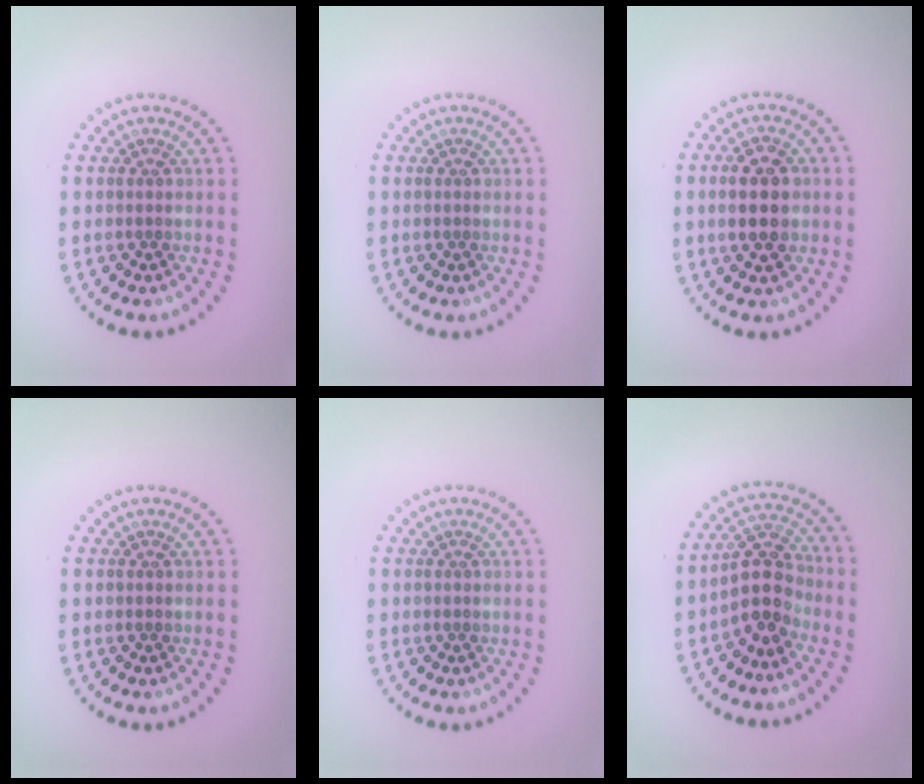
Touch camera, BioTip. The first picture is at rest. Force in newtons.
{"total": 0.0}
{"total": 4.2, "press": 4.2, "slide": 0.2}
{"total": 0.0}
{"total": 0.0}
{"total": 3.9, "press": 3.5, "slide": 1.6}